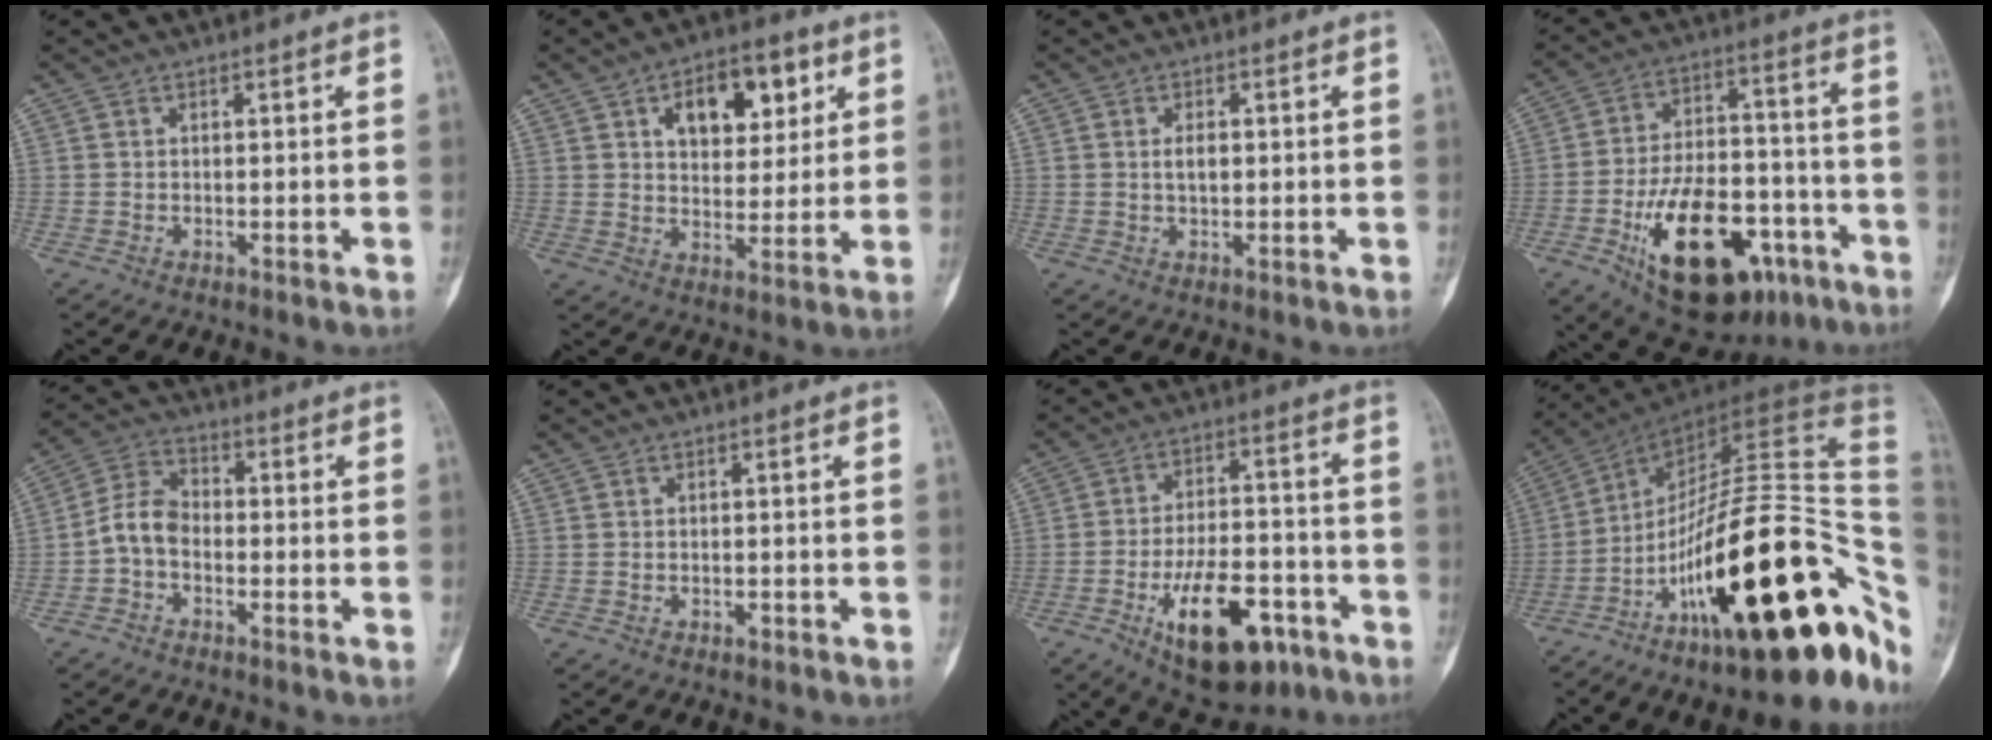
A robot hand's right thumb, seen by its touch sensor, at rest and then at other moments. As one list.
[{"total": 13.2, "force": [5.3, 7.7, 9.3], "torque": [-0.092, -0.009, 0.081]}, {"total": 2.4, "force": [0.3, 1.3, 2.0], "torque": [-0.034, -0.001, 0.007]}, {"total": 24.6, "force": [-11.0, 12.7, 17.9], "torque": [-0.275, 0.053, -0.158]}, {"total": 6.1, "force": [-1.8, 4.1, 4.2], "torque": [-0.073, 0.026, -0.050]}, {"total": 0.7, "force": [-0.4, 0.4, 0.4], "torque": [-0.006, 0.004, -0.004]}, {"total": 17.3, "force": [-8.1, 8.4, 12.8], "torque": [-0.179, 0.040, -0.116]}, {"total": 31.6, "force": [-10.3, 10.6, 28.0], "torque": [-0.340, 0.082, -0.156]}]